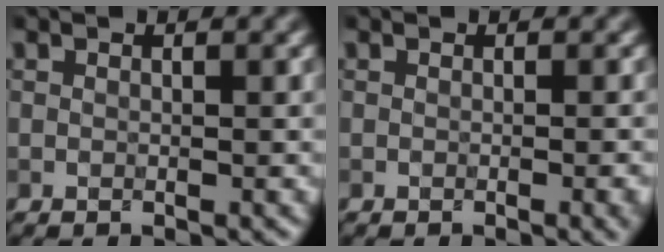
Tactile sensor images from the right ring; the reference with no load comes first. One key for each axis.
{"total": 2.3, "fx": -0.5, "fy": 0.9, "fz": 2.1, "tx": 0.001, "ty": 0.004, "tz": -0.004}